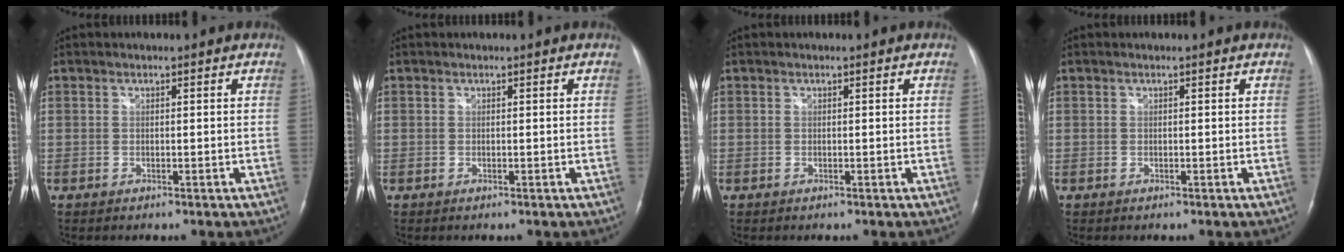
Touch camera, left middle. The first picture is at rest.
{"total": 0.0}
{"total": 0.0}
{"total": 0.0}